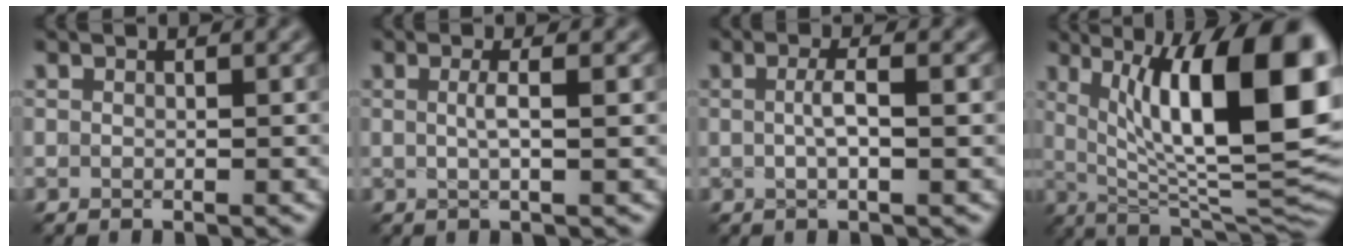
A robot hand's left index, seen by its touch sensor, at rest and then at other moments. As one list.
[{"total": 1.6, "force": [0.1, 0.2, 1.6], "torque": [-0.030, 0.003, -0.001]}, {"total": 1.9, "force": [0.0, 0.2, 1.9], "torque": [-0.037, 0.004, 0.000]}, {"total": 15.4, "force": [4.0, 4.6, 14.2], "torque": [-0.189, -0.004, 0.066]}]